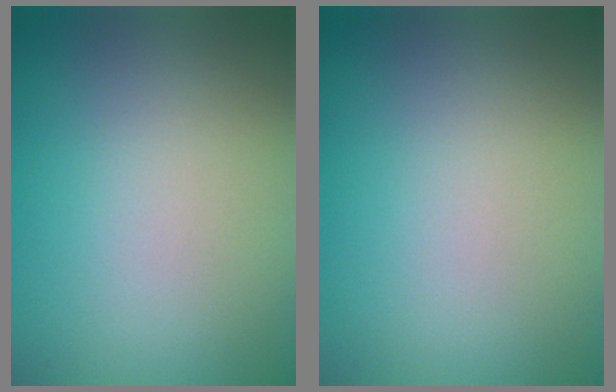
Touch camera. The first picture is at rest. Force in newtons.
{"total": 0.0}